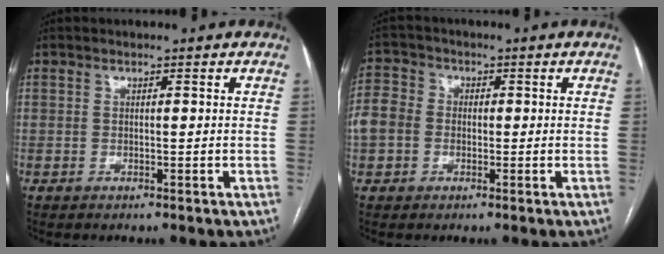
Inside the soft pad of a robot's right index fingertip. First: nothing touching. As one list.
[{"total": 8.2, "force": [-0.6, 7.4, 3.6], "torque": [-0.099, 0.030, -0.012]}]